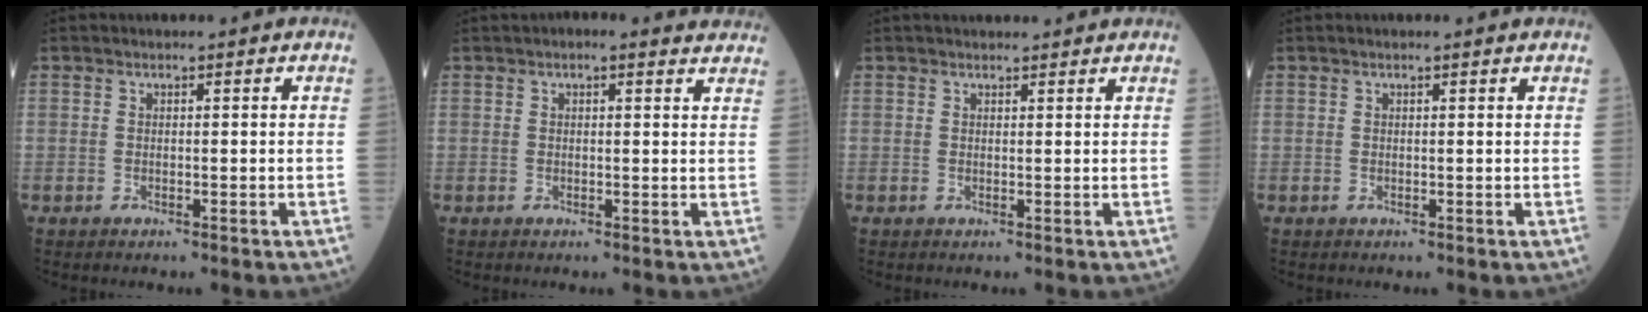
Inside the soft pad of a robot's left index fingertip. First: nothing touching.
{"total": 5.6, "force": [4.8, 1.2, 2.6], "torque": [-0.027, 0.016, 0.040]}
{"total": 5.2, "force": [4.9, 0.7, 1.6], "torque": [-0.015, 0.029, 0.057]}
{"total": 1.0, "force": [0.8, -0.1, 0.5], "torque": [-0.013, 0.005, 0.013]}